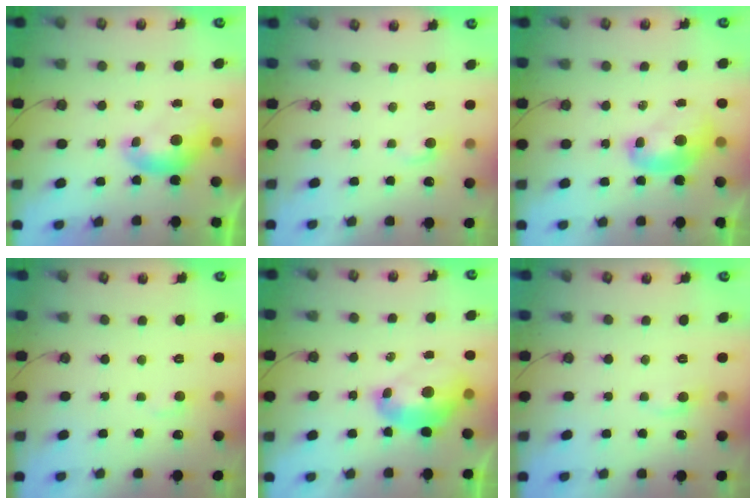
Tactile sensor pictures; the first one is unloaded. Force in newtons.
{"total": 0.8, "press": 0.7, "slide": 0.4}
{"total": 2.3, "press": 2.3, "slide": 0.2}
{"total": 2.7, "press": 2.6, "slide": 0.5}
{"total": 4.8, "press": 4.7, "slide": 0.8}
{"total": 0.0}